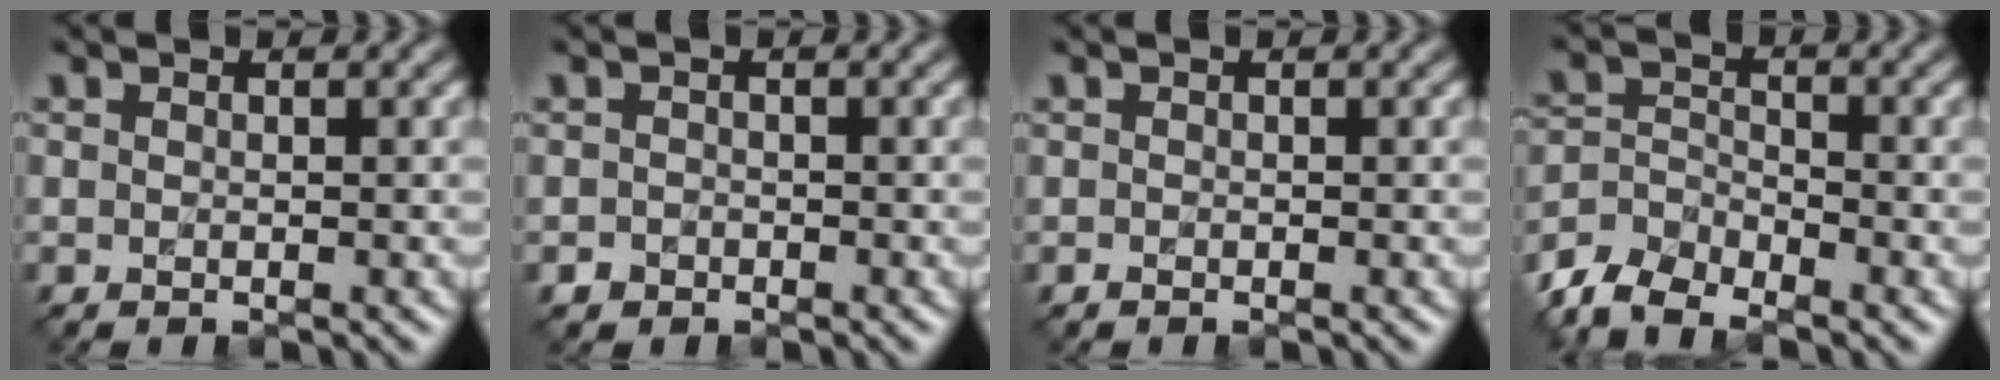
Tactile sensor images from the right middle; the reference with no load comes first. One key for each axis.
{"total": 0.8, "fx": -0.4, "fy": 0.2, "fz": -0.6, "tx": 0.010, "ty": 0.008, "tz": -0.007}
{"total": 0.5, "fx": -0.1, "fy": -0.3, "fz": -0.4, "tx": 0.004, "ty": 0.005, "tz": -0.001}
{"total": 5.0, "fx": -4.4, "fy": 1.7, "fz": 1.6, "tx": -0.038, "ty": 0.002, "tz": -0.097}